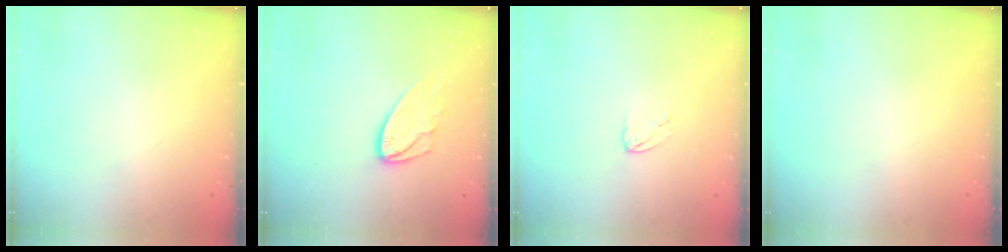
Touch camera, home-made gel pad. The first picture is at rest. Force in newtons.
{"total": 9.3, "press": 9.3, "slide": 0.5}
{"total": 3.5, "press": 3.5, "slide": 0.3}
{"total": 0.0}